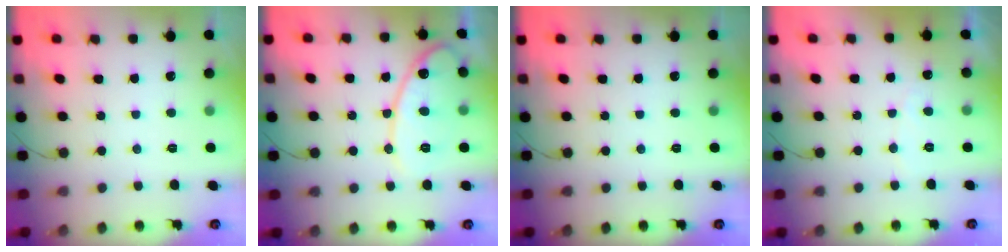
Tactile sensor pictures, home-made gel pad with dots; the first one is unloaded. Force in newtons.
{"total": 14.2, "press": 14.2, "slide": 0.9}
{"total": 0.0}
{"total": 3.7, "press": 3.7, "slide": 0.2}